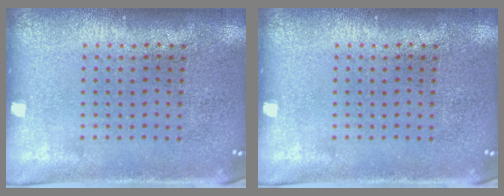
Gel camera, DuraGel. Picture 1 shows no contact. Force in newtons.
{"total": 0.0}